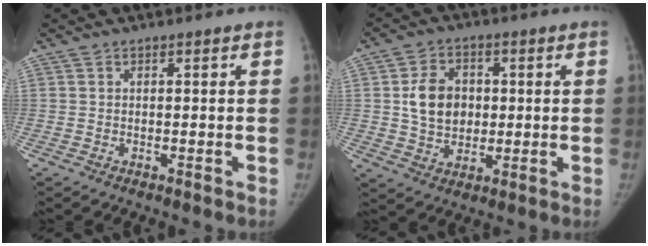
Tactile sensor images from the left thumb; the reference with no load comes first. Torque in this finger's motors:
{"motor_torque": [0.06, 0.10, 0.48, -0.47, 0.02]}